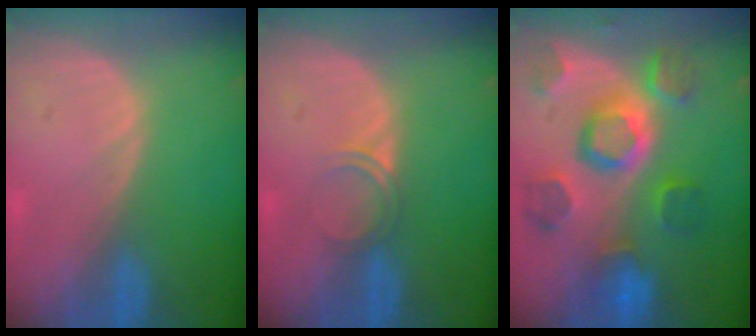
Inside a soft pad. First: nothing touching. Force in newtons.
{"total": 2.1, "press": 1.8, "slide": 1.1}
{"total": 11.3, "press": 10.0, "slide": 5.3}